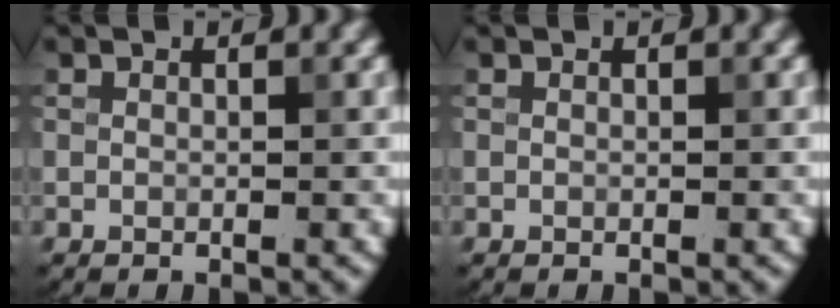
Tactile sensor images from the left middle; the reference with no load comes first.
{"total": 0.0}